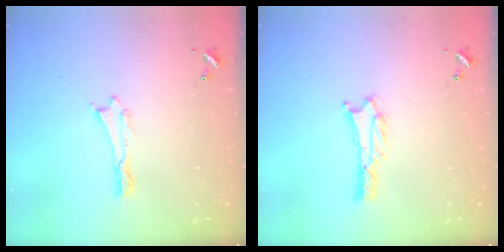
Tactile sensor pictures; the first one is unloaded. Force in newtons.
{"total": 2.0, "press": 2.0, "slide": 0.3}